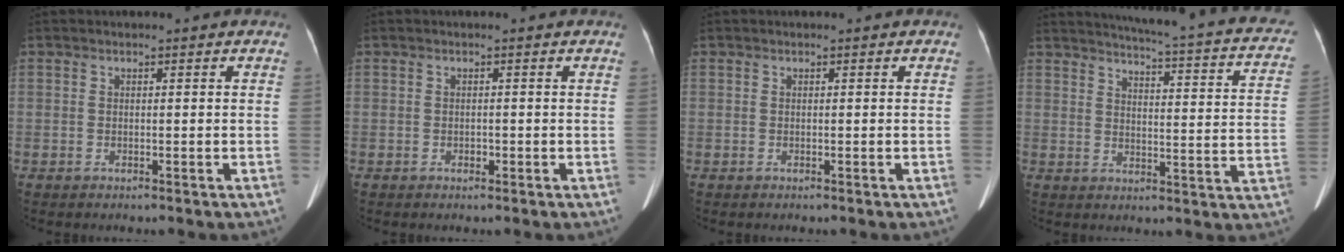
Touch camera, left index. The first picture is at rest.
{"total": 0.6, "force": [-0.3, 0.4, 0.3], "torque": [-0.005, 0.002, -0.005]}
{"total": 0.0}
{"total": 22.3, "force": [18.9, 2.9, 11.5], "torque": [-0.151, -0.038, 0.205]}